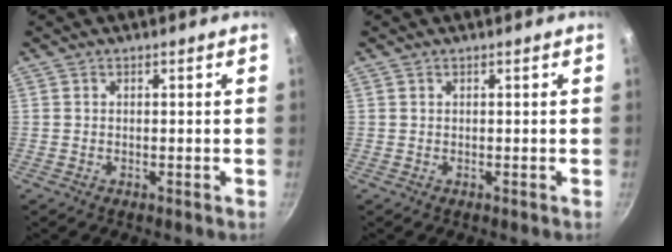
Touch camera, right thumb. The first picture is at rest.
{"total": 0.0}